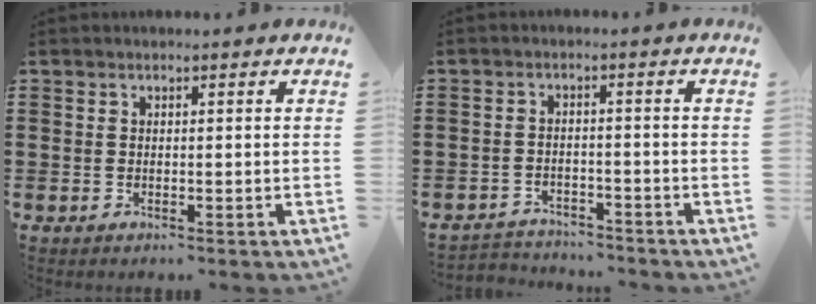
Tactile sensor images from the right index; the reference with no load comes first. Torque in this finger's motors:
{"motor_torque": [-0.37, -1.40, -0.14, -0.07]}